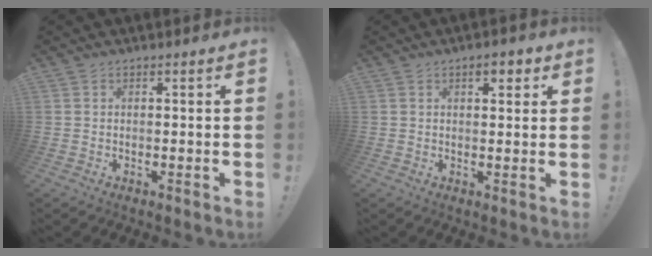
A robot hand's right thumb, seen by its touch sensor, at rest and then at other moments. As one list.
[{"total": 3.8, "force": [2.0, 1.7, 2.7], "torque": [-0.030, -0.007, 0.029]}]